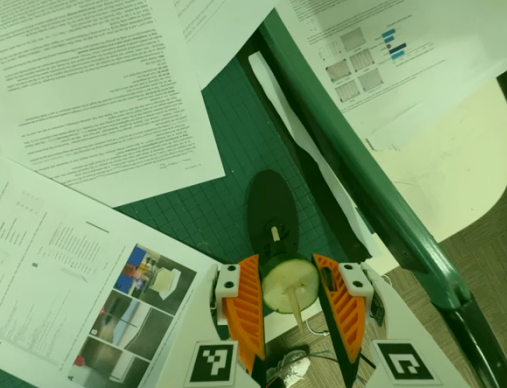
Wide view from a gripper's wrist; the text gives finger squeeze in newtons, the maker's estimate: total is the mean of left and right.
{"total": 11.5, "left": 11.6, "right": 11.3}